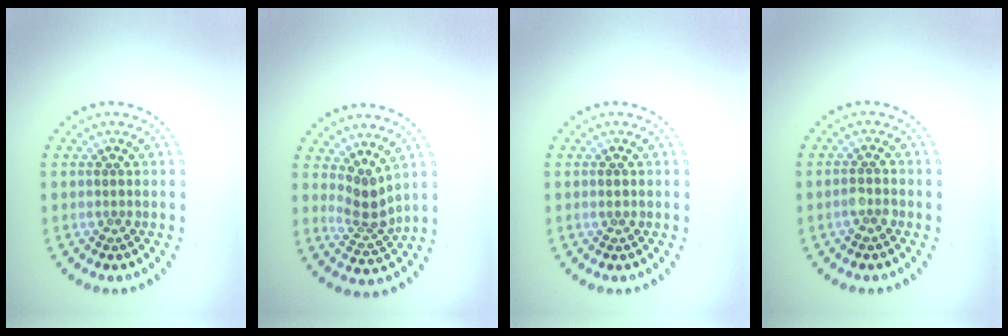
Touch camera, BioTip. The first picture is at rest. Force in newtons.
{"total": 2.6, "press": 1.9, "slide": 1.8}
{"total": 0.8, "press": 0.8, "slide": 0.2}
{"total": 1.4, "press": 1.3, "slide": 0.6}